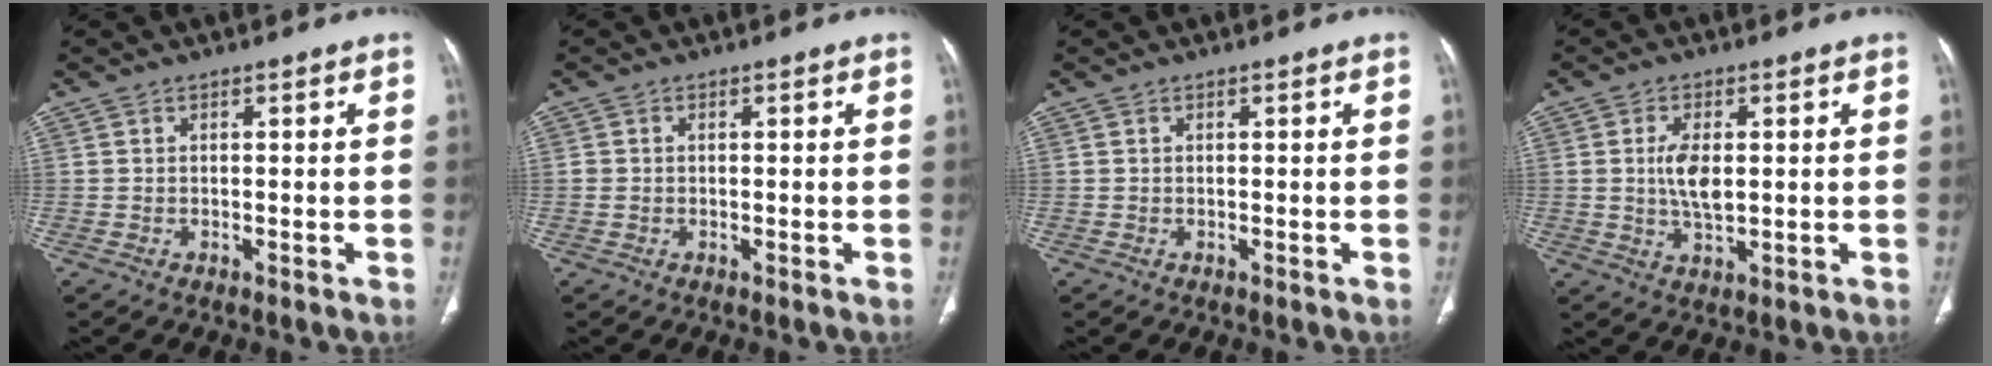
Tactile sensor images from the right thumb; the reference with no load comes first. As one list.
[{"total": 1.0, "force": [0.0, 0.8, 0.6], "torque": [-0.014, 0.003, 0.004]}, {"total": 0.0}, {"total": 6.0, "force": [0.7, 3.0, 5.2], "torque": [-0.099, -0.007, 0.014]}]